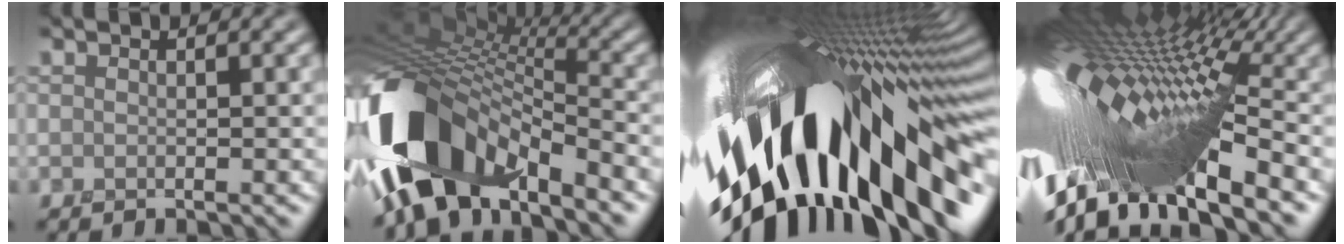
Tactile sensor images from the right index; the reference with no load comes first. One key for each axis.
{"total": 13.4, "fx": -6.3, "fy": 7.3, "fz": 9.3, "tx": -0.192, "ty": 0.009, "tz": -0.124}
{"total": 19.1, "fx": -2.6, "fy": 7.5, "fz": 17.4, "tx": -0.273, "ty": -0.043, "tz": -0.044}
{"total": 18.0, "fx": -1.7, "fy": 6.0, "fz": 16.9, "tx": -0.296, "ty": -0.013, "tz": -0.023}